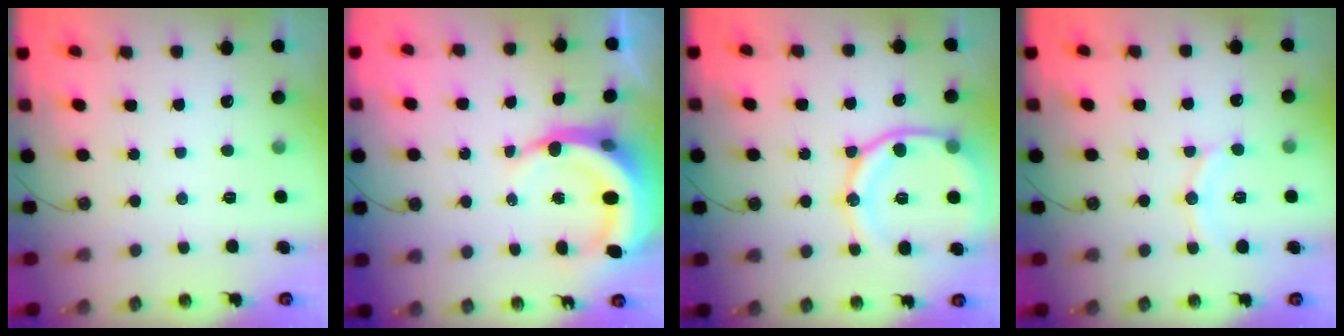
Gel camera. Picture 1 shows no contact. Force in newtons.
{"total": 10.0, "press": 9.7, "slide": 2.0}
{"total": 15.7, "press": 15.6, "slide": 1.4}
{"total": 8.1, "press": 8.1, "slide": 0.8}